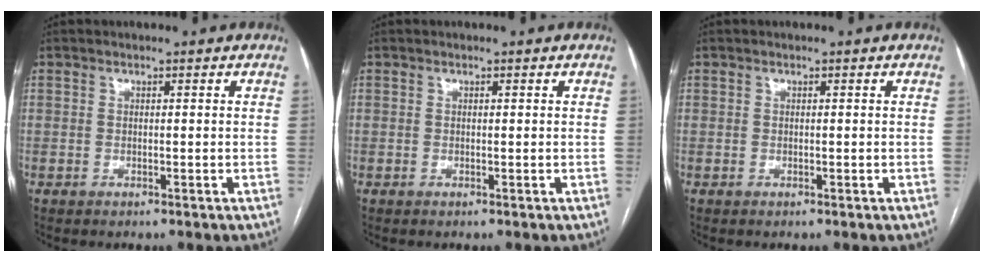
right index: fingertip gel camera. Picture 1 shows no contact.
{"total": 0.0}
{"total": 0.0}